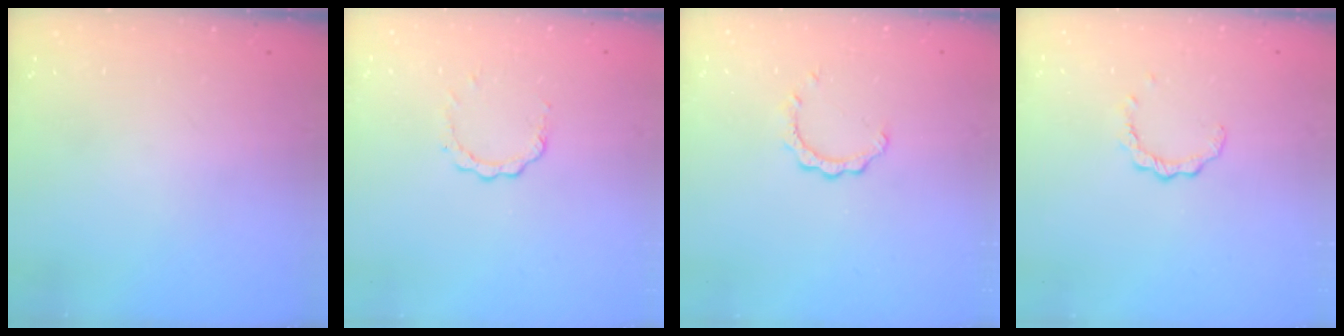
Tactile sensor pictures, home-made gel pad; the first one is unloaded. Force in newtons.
{"total": 3.4, "press": 3.4, "slide": 0.5}
{"total": 2.1, "press": 2.1, "slide": 0.2}
{"total": 2.9, "press": 2.9, "slide": 0.3}